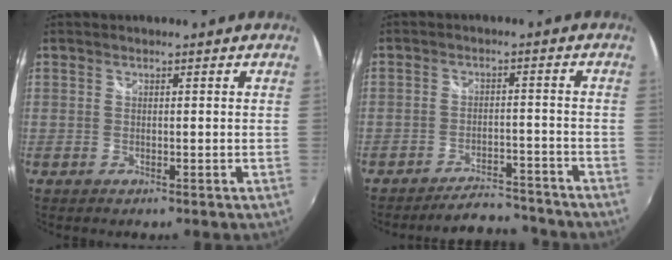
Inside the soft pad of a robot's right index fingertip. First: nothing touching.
{"total": 9.1, "force": [-8.6, 2.3, 1.8], "torque": [-0.050, 0.016, -0.113]}